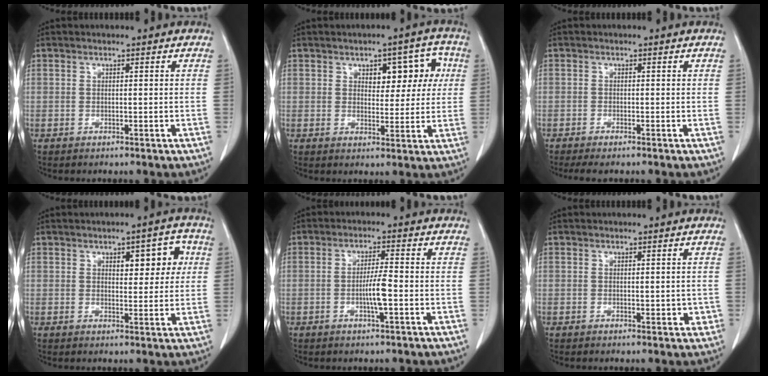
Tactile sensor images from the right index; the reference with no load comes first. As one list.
[{"total": 7.3, "force": [2.2, 3.9, 5.7], "torque": [-0.058, 0.026, 0.032]}, {"total": 2.2, "force": [-1.8, 0.2, 1.2], "torque": [-0.018, -0.005, -0.028]}, {"total": 6.6, "force": [2.1, 3.3, 5.3], "torque": [-0.057, 0.021, 0.030]}, {"total": 2.7, "force": [-0.6, 0.0, 2.6], "torque": [-0.049, -0.002, -0.010]}, {"total": 2.0, "force": [-0.1, 0.9, 1.7], "torque": [-0.020, -0.002, 0.005]}]